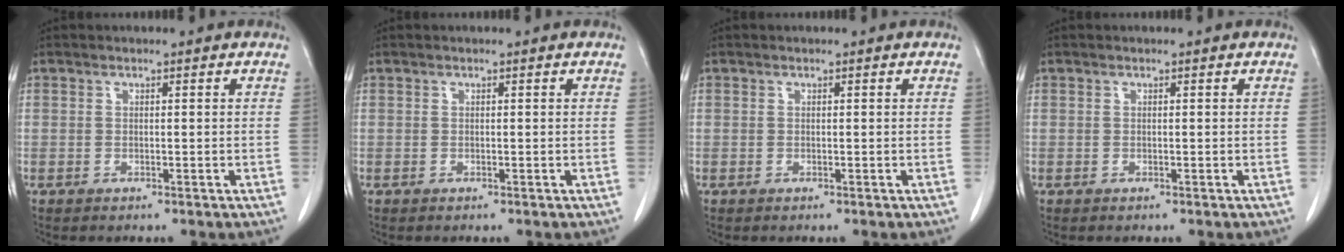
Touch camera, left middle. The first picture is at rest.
{"total": 0.0}
{"total": 0.0}
{"total": 0.0}